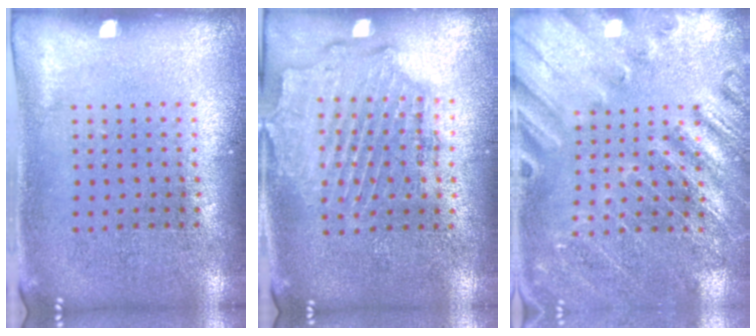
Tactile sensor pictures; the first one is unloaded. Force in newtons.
{"total": 1.8, "press": 1.6, "slide": 0.9}
{"total": 2.5, "press": 2.5, "slide": 0.2}